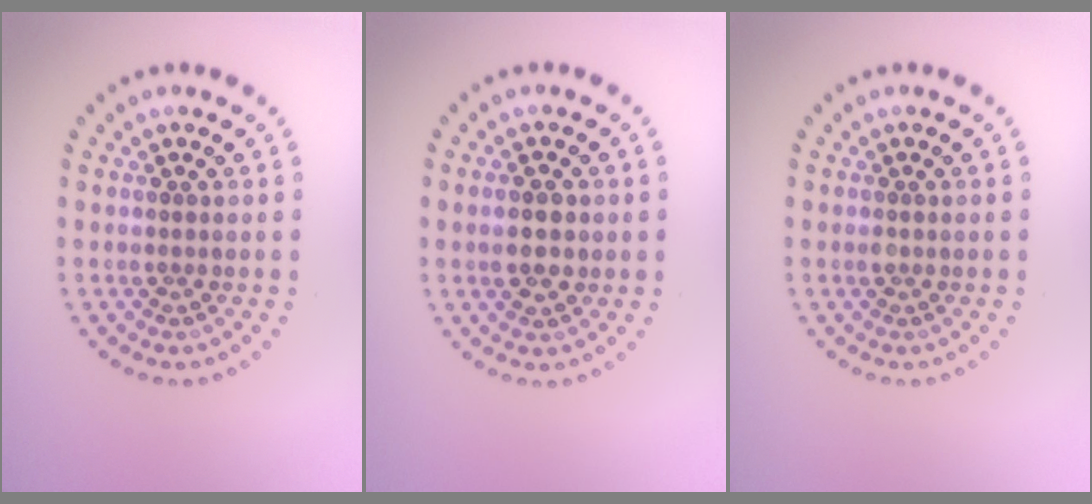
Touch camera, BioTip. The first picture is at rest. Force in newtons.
{"total": 2.6, "press": 2.6, "slide": 0.1}
{"total": 0.5, "press": 0.5, "slide": 0.2}